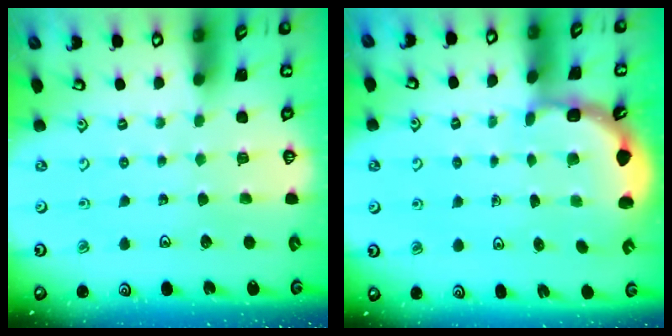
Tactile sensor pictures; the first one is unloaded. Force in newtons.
{"total": 2.1, "press": 1.9, "slide": 0.9}